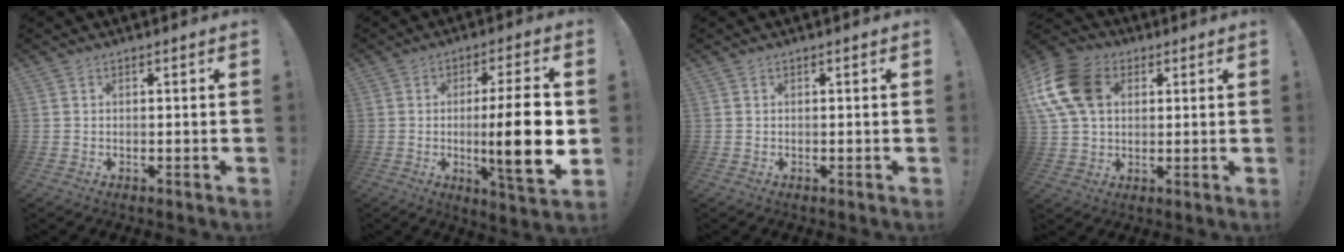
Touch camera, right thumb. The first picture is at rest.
{"total": 16.6, "force": [-1.2, 2.0, 16.4], "torque": [-0.256, -0.011, -0.020]}
{"total": 0.0}
{"total": 17.2, "force": [5.0, 12.5, 10.6], "torque": [-0.211, -0.007, 0.099]}